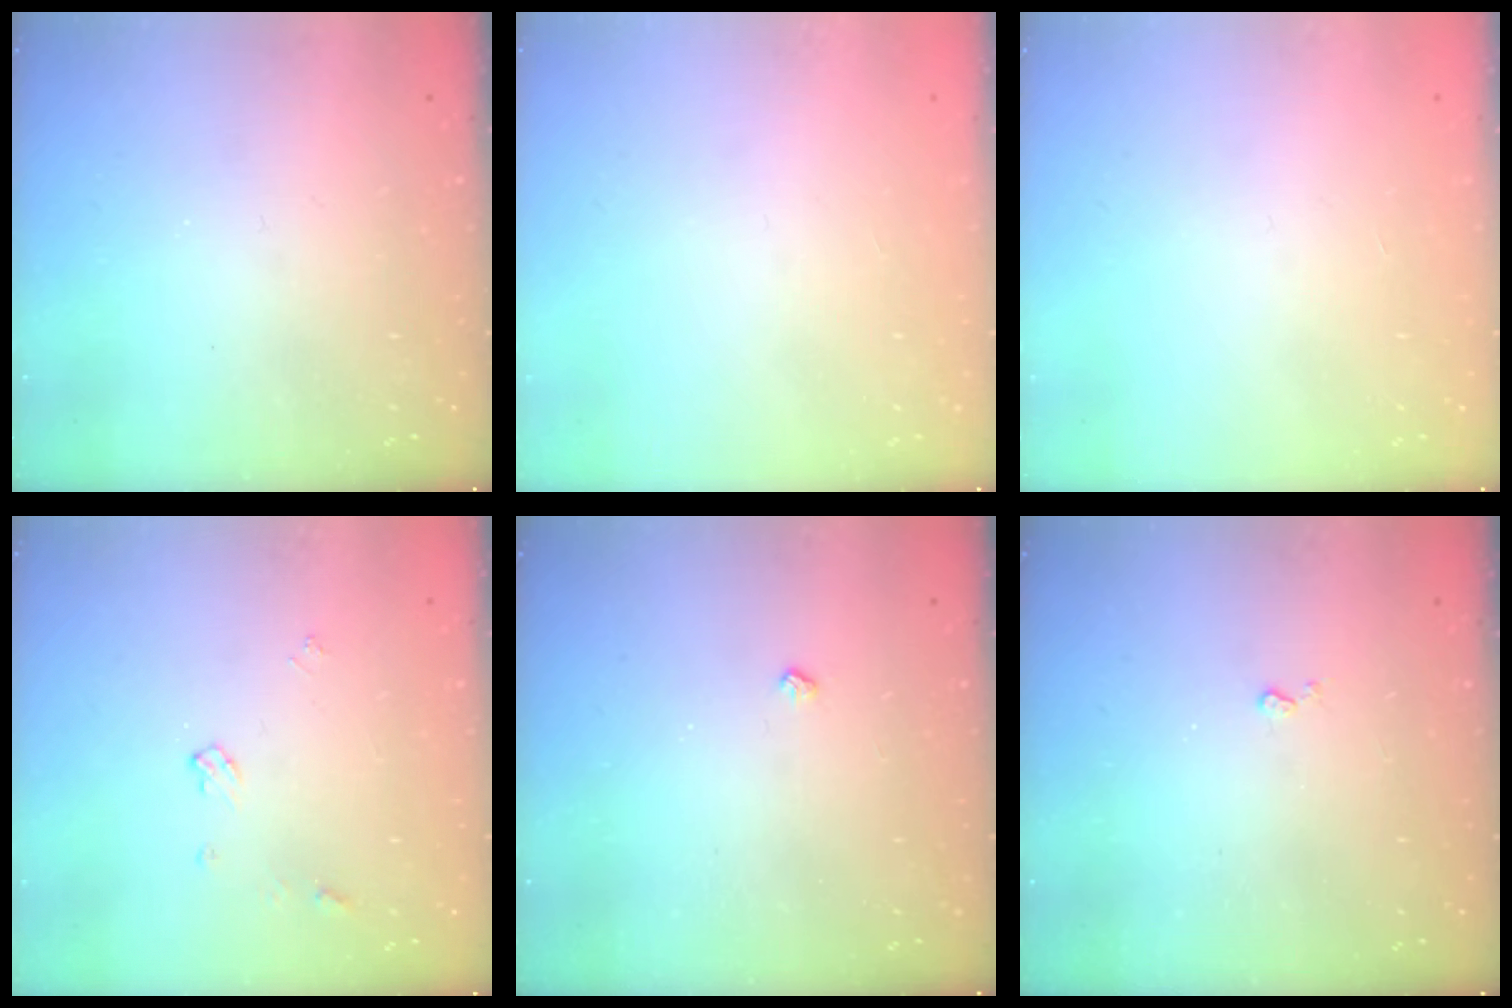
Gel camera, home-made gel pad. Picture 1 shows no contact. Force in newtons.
{"total": 0.0}
{"total": 0.0}
{"total": 4.5, "press": 4.4, "slide": 0.8}
{"total": 2.5, "press": 2.4, "slide": 0.5}
{"total": 3.0, "press": 3.0, "slide": 0.5}